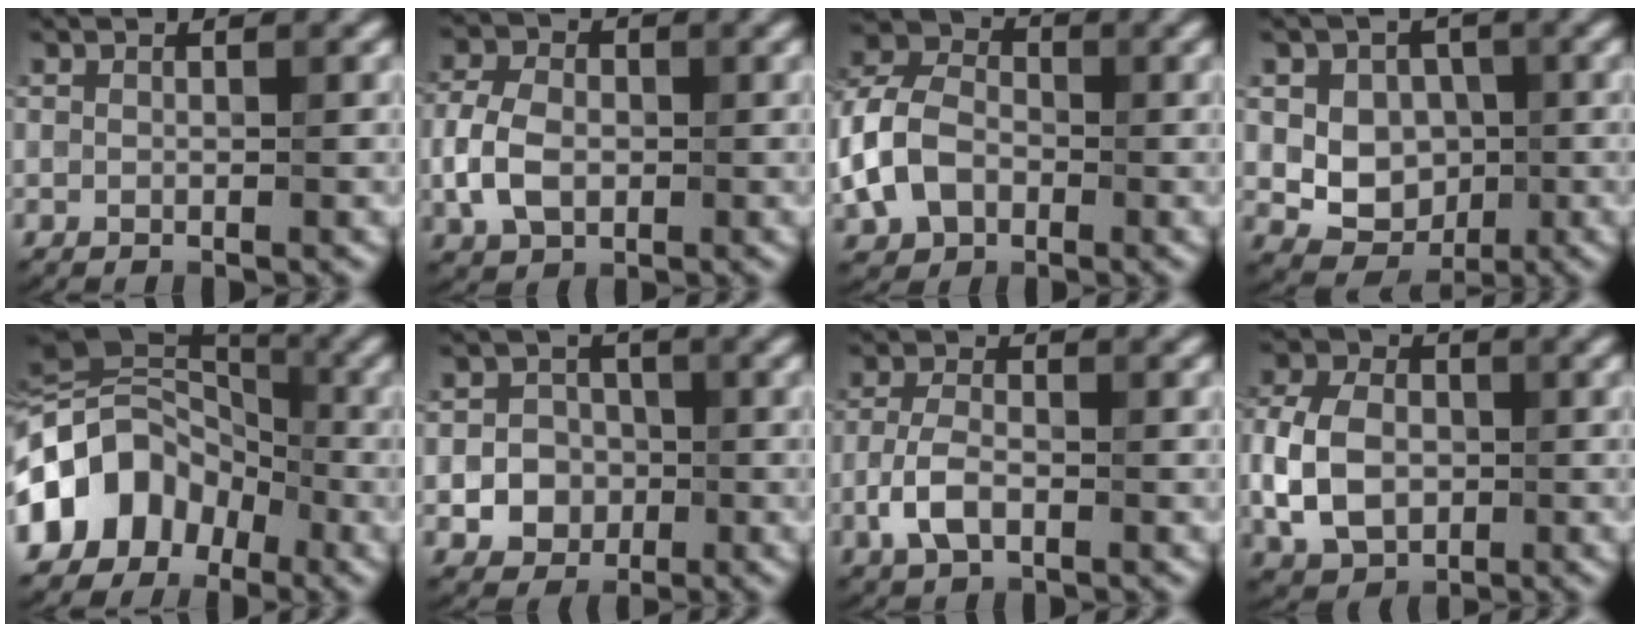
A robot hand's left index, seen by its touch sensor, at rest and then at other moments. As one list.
[{"total": 4.6, "force": [-0.7, 3.2, 3.2], "torque": [-0.076, 0.006, -0.017]}, {"total": 6.6, "force": [-2.0, 4.7, 4.2], "torque": [-0.104, 0.008, -0.052]}, {"total": 6.3, "force": [0.6, 5.2, 3.5], "torque": [-0.047, 0.011, 0.001]}, {"total": 11.1, "force": [-4.1, 8.1, 6.3], "torque": [-0.118, 0.020, -0.099]}, {"total": 4.3, "force": [-1.0, 3.8, 1.8], "torque": [-0.008, 0.008, -0.032]}, {"total": 3.2, "force": [-1.3, 1.5, 2.5], "torque": [-0.057, 0.005, -0.031]}, {"total": 6.6, "force": [-0.9, 4.8, 4.5], "torque": [-0.106, 0.005, -0.025]}]